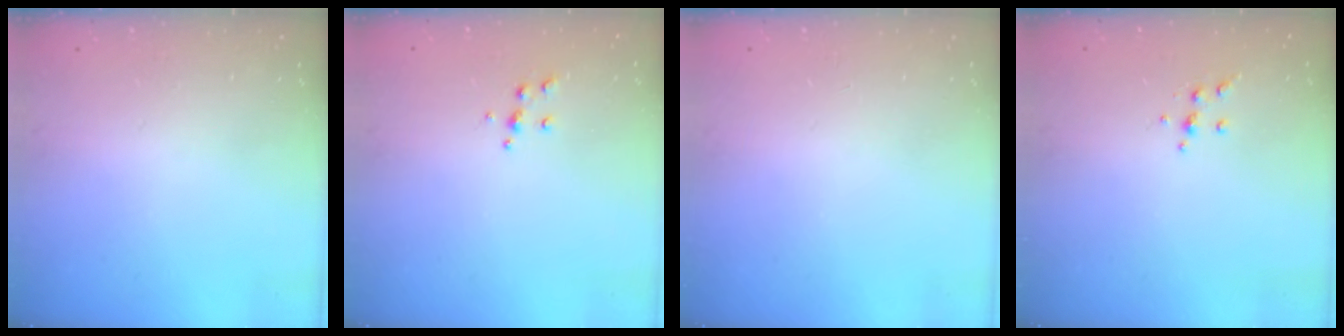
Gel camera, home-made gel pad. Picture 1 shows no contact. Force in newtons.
{"total": 4.8, "press": 4.7, "slide": 0.6}
{"total": 0.0}
{"total": 4.1, "press": 4.0, "slide": 1.0}